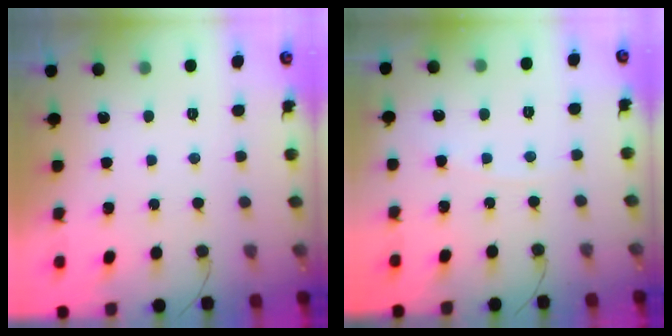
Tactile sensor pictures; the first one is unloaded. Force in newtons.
{"total": 2.6, "press": 2.6, "slide": 0.2}